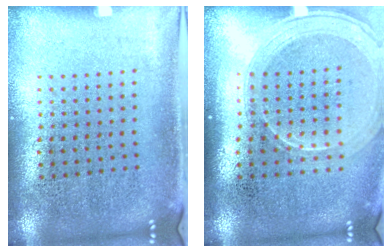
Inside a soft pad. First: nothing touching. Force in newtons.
{"total": 1.8, "press": 1.6, "slide": 0.8}